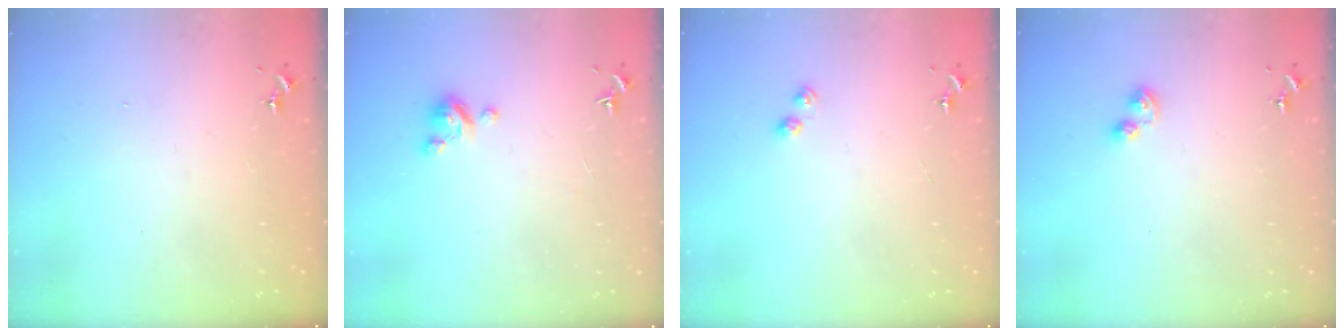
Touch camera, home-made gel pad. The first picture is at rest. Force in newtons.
{"total": 4.6, "press": 4.5, "slide": 0.3}
{"total": 3.6, "press": 3.6, "slide": 0.4}
{"total": 5.5, "press": 5.5, "slide": 0.3}